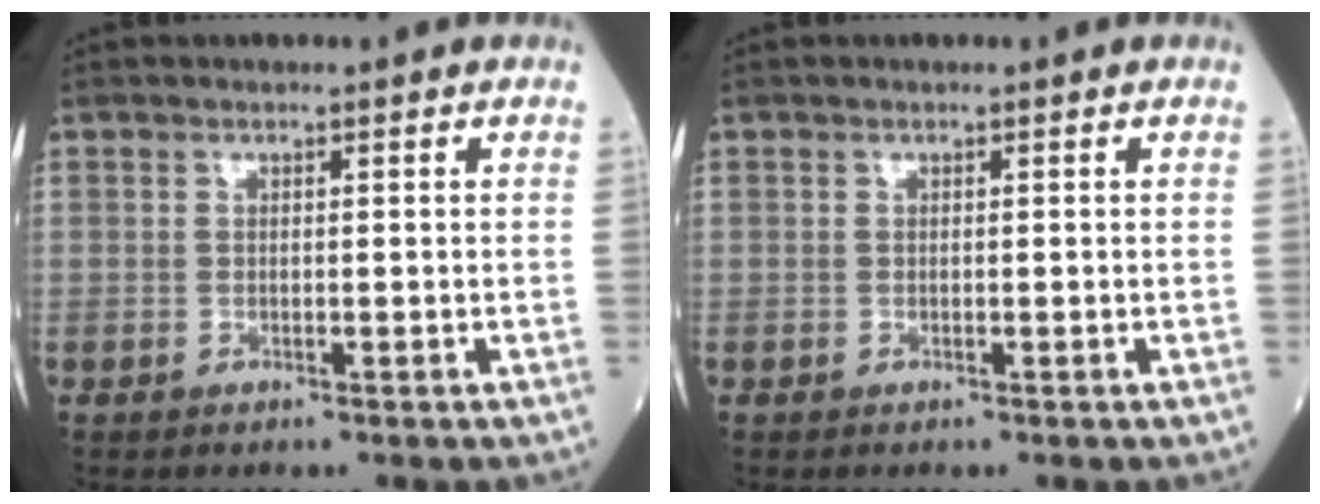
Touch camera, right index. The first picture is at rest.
{"total": 0.0}